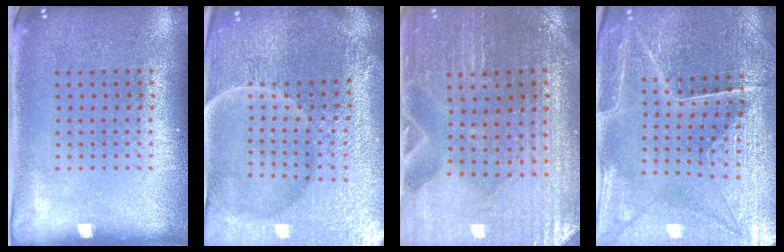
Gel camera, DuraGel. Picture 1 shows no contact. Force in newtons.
{"total": 6.2, "press": 5.6, "slide": 2.6}
{"total": 1.5, "press": 1.4, "slide": 0.2}
{"total": 3.5, "press": 3.5, "slide": 0.4}